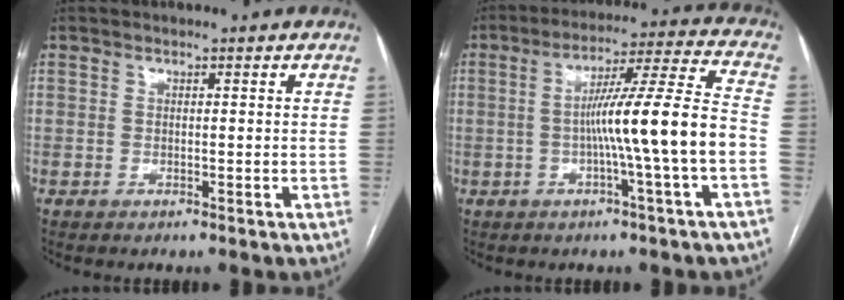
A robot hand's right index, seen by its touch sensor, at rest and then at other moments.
{"total": 13.1, "force": [-2.7, -1.5, 12.7], "torque": [-0.207, 0.012, -0.046]}